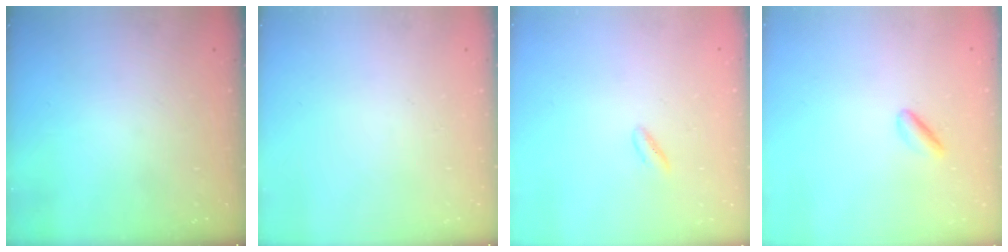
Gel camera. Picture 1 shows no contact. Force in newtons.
{"total": 0.0}
{"total": 1.8, "press": 1.6, "slide": 0.8}
{"total": 2.6, "press": 2.5, "slide": 0.8}